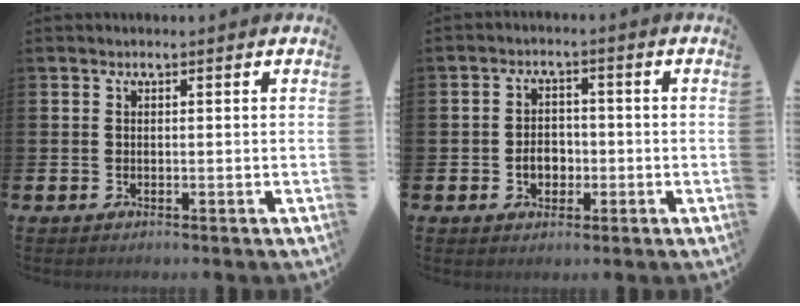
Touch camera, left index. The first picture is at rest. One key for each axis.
{"total": 3.4, "fx": -1.2, "fy": 2.5, "fz": 2.0, "tx": -0.021, "ty": -0.004, "tz": -0.028}